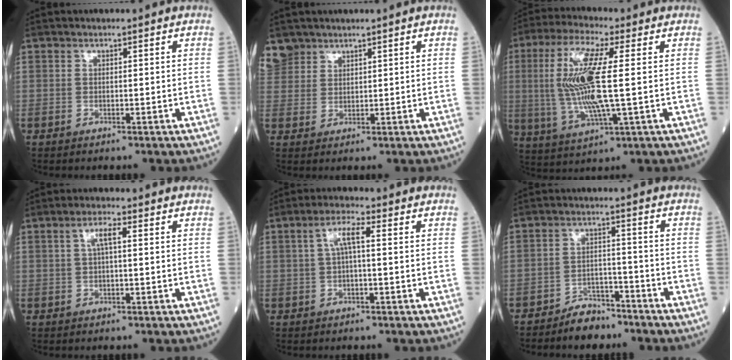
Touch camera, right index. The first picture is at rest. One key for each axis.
{"total": 4.3, "fx": 3.4, "fy": 2.7, "fz": 0.0, "tx": 0.008, "ty": 0.011, "tz": 0.071}
{"total": 13.7, "fx": 1.0, "fy": 1.7, "fz": 13.6, "tx": -0.295, "ty": 0.001, "tz": 0.017}
{"total": 3.0, "fx": 0.7, "fy": 0.6, "fz": 2.9, "tx": -0.059, "ty": 0.011, "tz": 0.014}
{"total": 4.2, "fx": 0.6, "fy": 0.8, "fz": 4.1, "tx": -0.080, "ty": 0.017, "tz": 0.012}
{"total": 5.1, "fx": -4.5, "fy": 2.1, "fz": 1.1, "tx": -0.019, "ty": 0.003, "tz": -0.077}